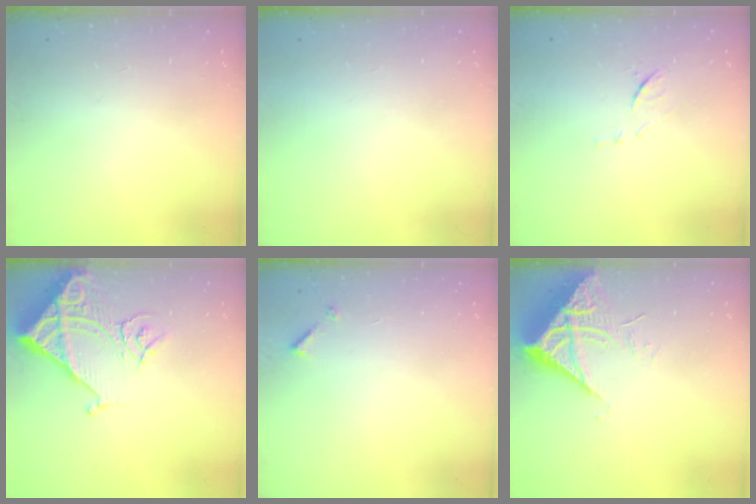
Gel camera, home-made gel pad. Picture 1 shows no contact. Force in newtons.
{"total": 1.5, "press": 1.5, "slide": 0.1}
{"total": 6.2, "press": 6.2, "slide": 1.0}
{"total": 12.1, "press": 12.0, "slide": 1.6}
{"total": 5.0, "press": 4.9, "slide": 0.5}
{"total": 8.0, "press": 8.0, "slide": 0.8}